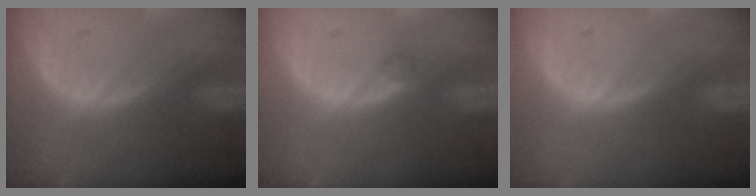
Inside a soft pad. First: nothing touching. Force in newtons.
{"total": 0.9, "press": 0.9, "slide": 0.1}
{"total": 0.0}